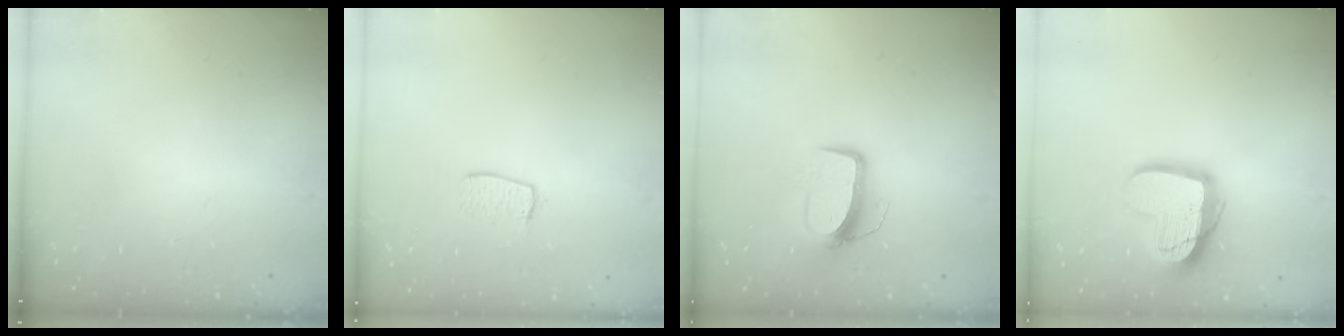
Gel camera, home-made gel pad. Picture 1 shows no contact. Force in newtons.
{"total": 5.9, "press": 5.9, "slide": 0.3}
{"total": 10.0, "press": 10.0, "slide": 0.3}
{"total": 15.9, "press": 15.9, "slide": 1.3}